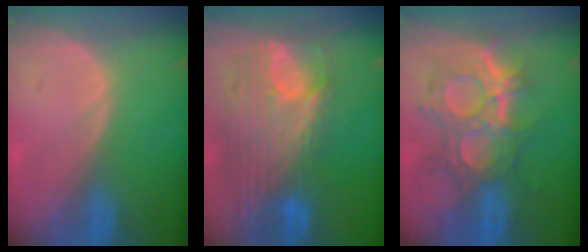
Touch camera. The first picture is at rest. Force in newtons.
{"total": 12.1, "press": 10.3, "slide": 6.5}
{"total": 10.8, "press": 10.2, "slide": 3.8}